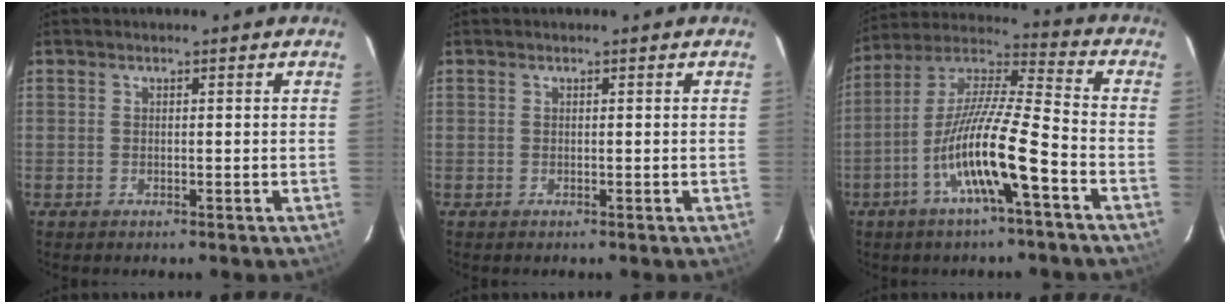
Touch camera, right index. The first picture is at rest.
{"total": 0.0}
{"total": 14.7, "force": [-6.4, 1.1, 13.2], "torque": [-0.250, -0.008, -0.128]}